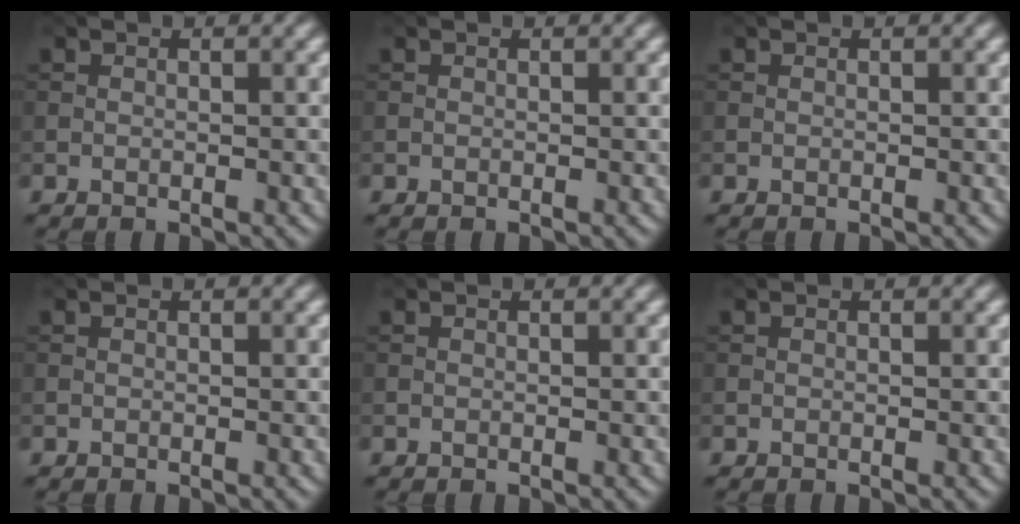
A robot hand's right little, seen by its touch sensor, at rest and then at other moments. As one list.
[{"total": 0.0}, {"total": 0.0}, {"total": 0.0}, {"total": 0.0}, {"total": 0.0}]